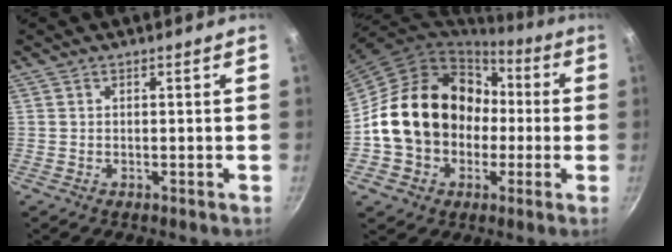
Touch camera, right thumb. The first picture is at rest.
{"total": 20.6, "force": [-0.5, 16.9, 11.8], "torque": [-0.172, 0.053, 0.002]}